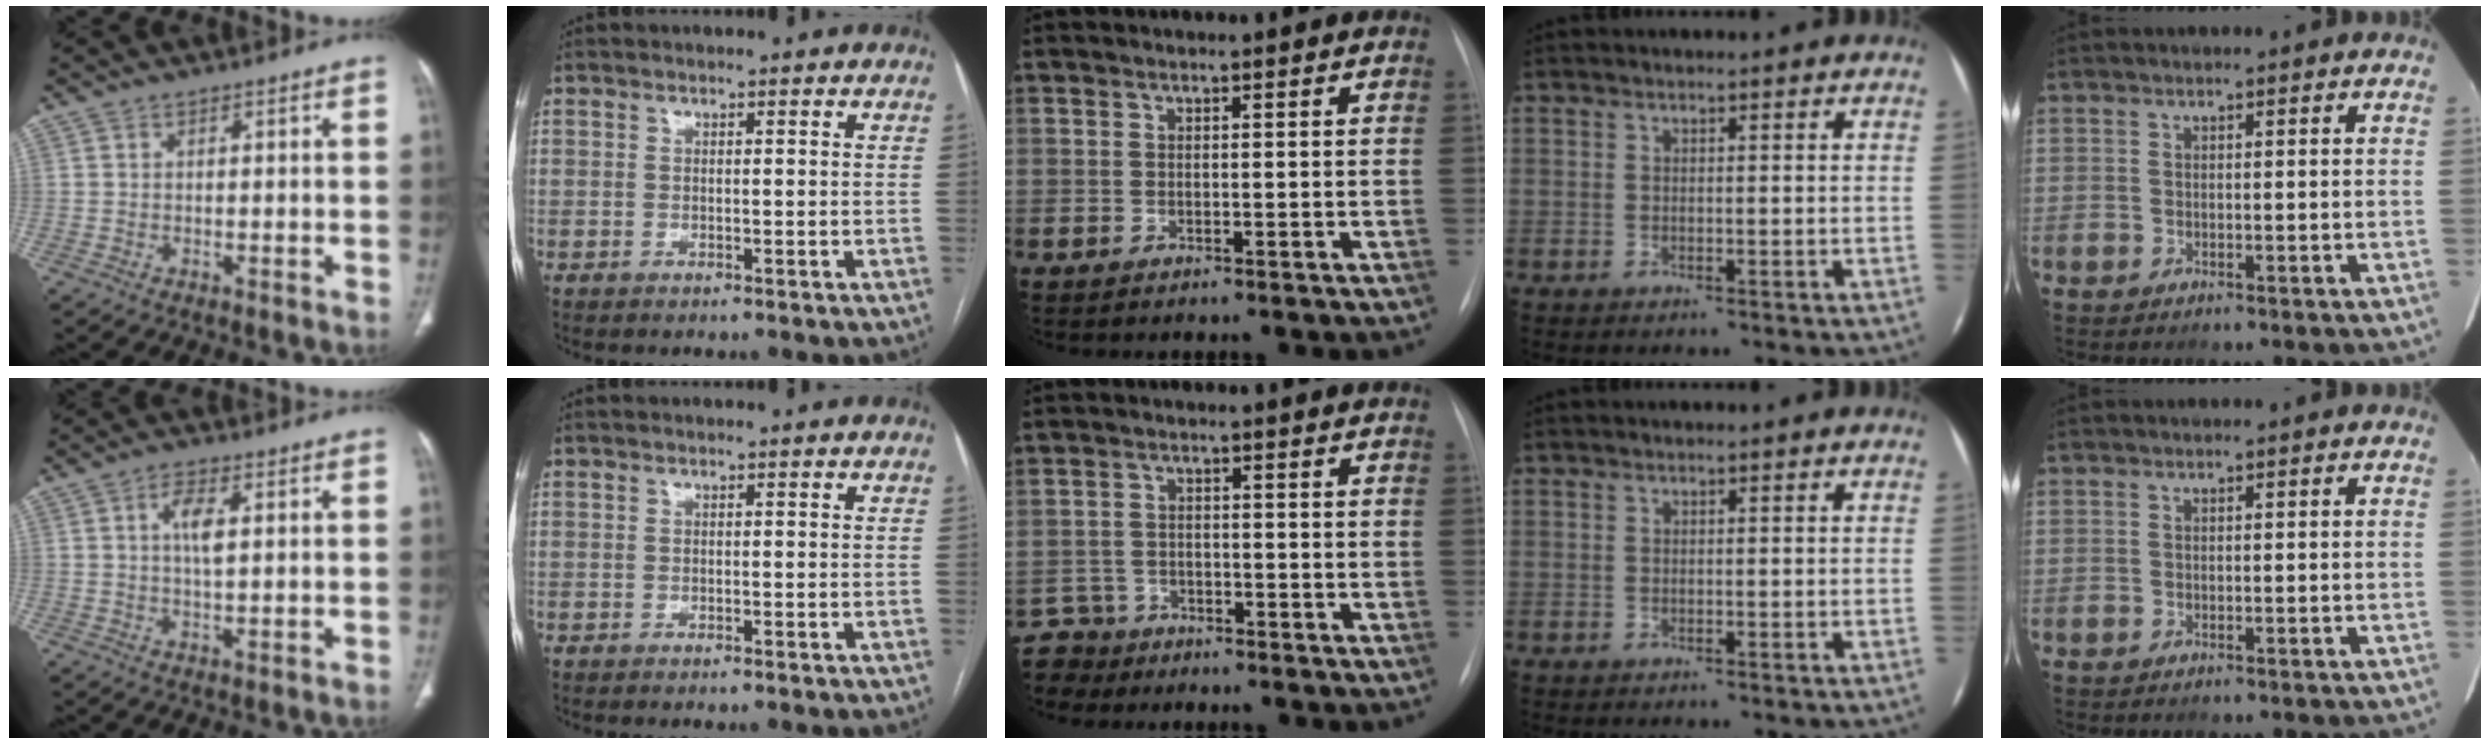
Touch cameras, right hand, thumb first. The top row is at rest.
{"thumb": {"total": 4.9, "force": [1.1, 1.8, 4.4], "torque": [-0.080, -0.005, 0.018]}, "middle": {"total": 4.9, "force": [-4.2, 2.1, -1.2], "torque": [0.025, -0.002, -0.082]}}